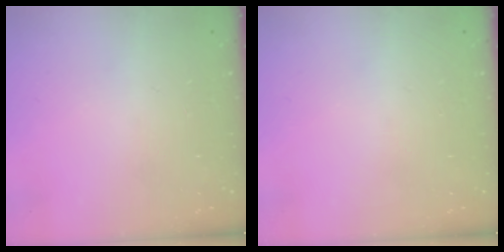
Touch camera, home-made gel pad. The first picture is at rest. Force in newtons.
{"total": 0.0}